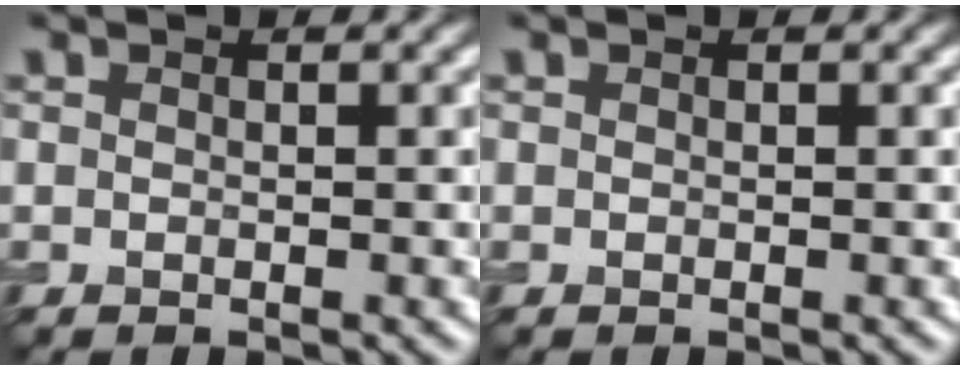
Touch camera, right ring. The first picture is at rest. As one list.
[{"total": 0.0}]